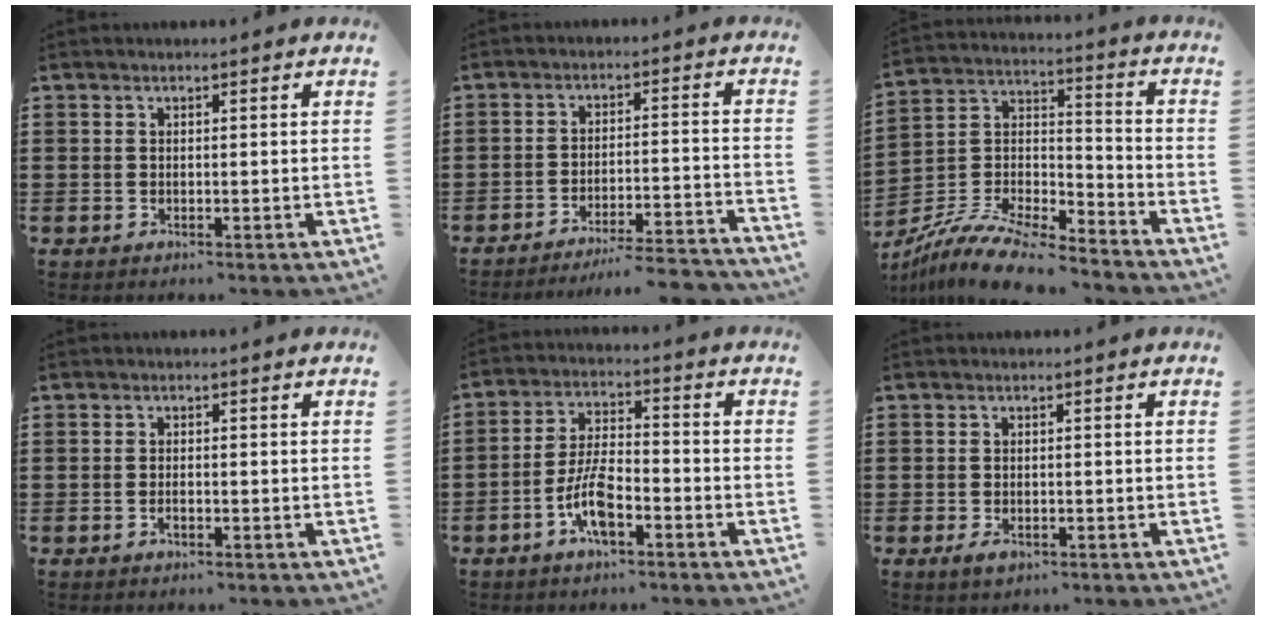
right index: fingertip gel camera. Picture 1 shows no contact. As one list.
[{"total": 5.2, "force": [-4.9, -0.5, 1.5], "torque": [-0.027, -0.011, -0.098]}, {"total": 11.4, "force": [-10.1, 2.4, 4.7], "torque": [-0.102, 0.019, -0.202]}, {"total": 1.1, "force": [-0.6, 0.3, 0.8], "torque": [-0.018, -0.006, -0.010]}, {"total": 7.5, "force": [-3.6, 2.7, 6.0], "torque": [-0.138, -0.003, -0.071]}, {"total": 1.4, "force": [-0.8, 0.8, 0.8], "torque": [-0.017, -0.001, -0.015]}]